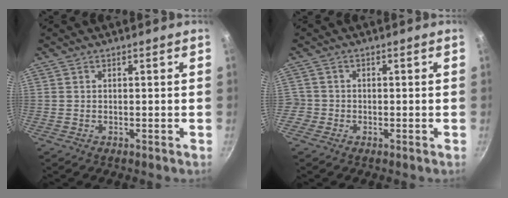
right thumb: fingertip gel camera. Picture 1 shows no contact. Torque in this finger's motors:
{"motor_torque": [-0.03, -0.05, -0.39, 0.34, -0.03]}